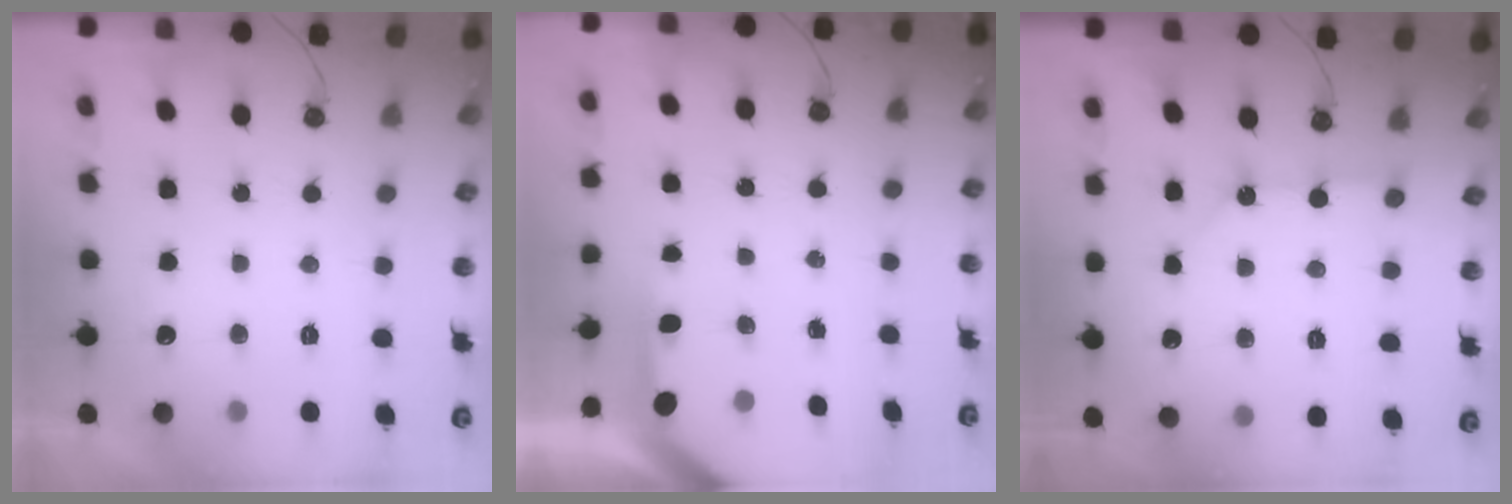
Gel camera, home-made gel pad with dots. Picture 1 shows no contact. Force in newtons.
{"total": 3.8, "press": 3.8, "slide": 0.3}
{"total": 2.6, "press": 2.6, "slide": 0.3}